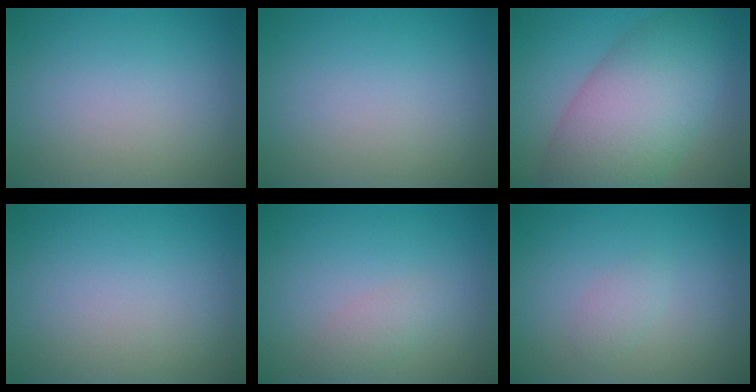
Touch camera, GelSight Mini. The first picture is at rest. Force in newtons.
{"total": 0.0}
{"total": 9.8, "press": 9.8, "slide": 0.3}
{"total": 0.0}
{"total": 1.5, "press": 1.5, "slide": 0.1}
{"total": 1.0, "press": 1.0, "slide": 0.1}